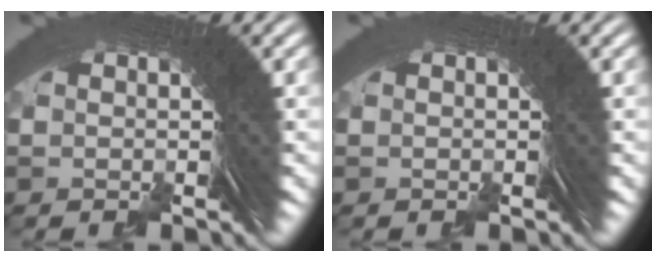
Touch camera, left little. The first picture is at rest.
{"total": 0.0}